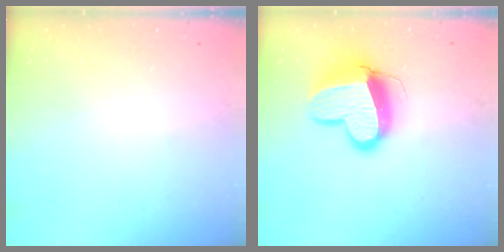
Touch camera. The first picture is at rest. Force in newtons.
{"total": 14.4, "press": 14.3, "slide": 1.6}